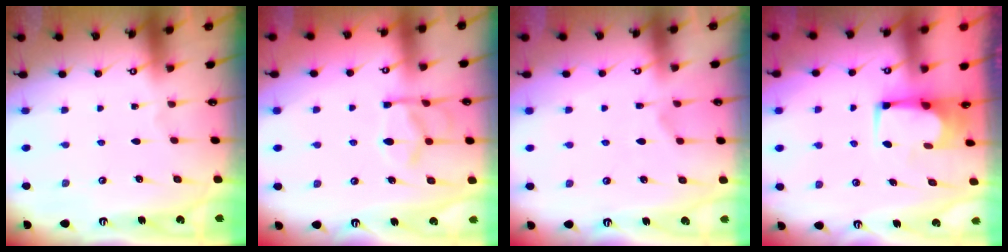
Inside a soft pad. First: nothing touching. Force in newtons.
{"total": 6.9, "press": 6.7, "slide": 1.7}
{"total": 2.4, "press": 2.1, "slide": 1.2}
{"total": 2.4, "press": 2.4, "slide": 0.2}